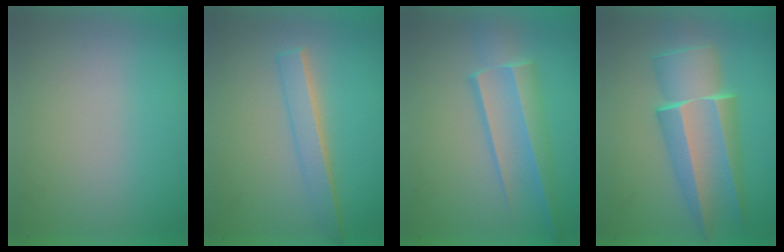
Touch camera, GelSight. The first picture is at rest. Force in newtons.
{"total": 2.2}
{"total": 3.1}
{"total": 6.4}